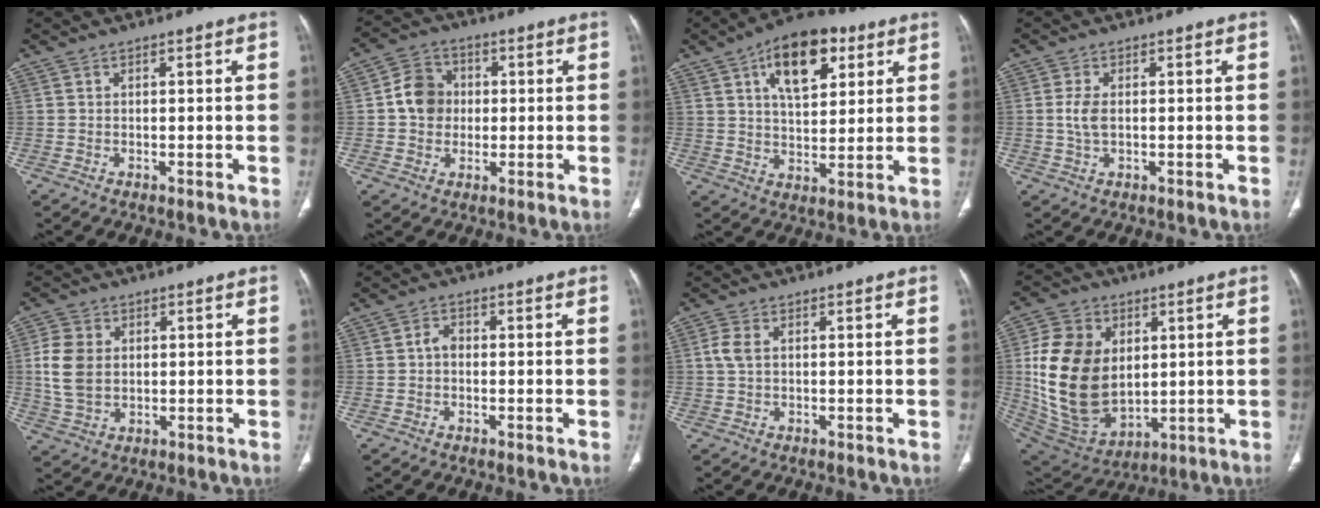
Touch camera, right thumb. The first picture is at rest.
{"total": 7.7, "force": [0.3, 6.7, 3.7], "torque": [-0.042, 0.014, -0.004]}
{"total": 14.5, "force": [6.5, 7.7, 10.5], "torque": [-0.129, -0.011, 0.101]}
{"total": 3.2, "force": [0.1, 1.5, 2.8], "torque": [-0.069, 0.000, 0.002]}
{"total": 8.4, "force": [1.0, 6.2, 5.6], "torque": [-0.112, -0.001, 0.024]}
{"total": 2.0, "force": [-0.3, 1.5, 1.3], "torque": [-0.017, 0.007, -0.012]}
{"total": 2.7, "force": [0.4, 1.6, 2.2], "torque": [-0.063, 0.005, 0.005]}
{"total": 20.7, "force": [2.4, 14.5, 14.5], "torque": [-0.264, -0.017, 0.069]}